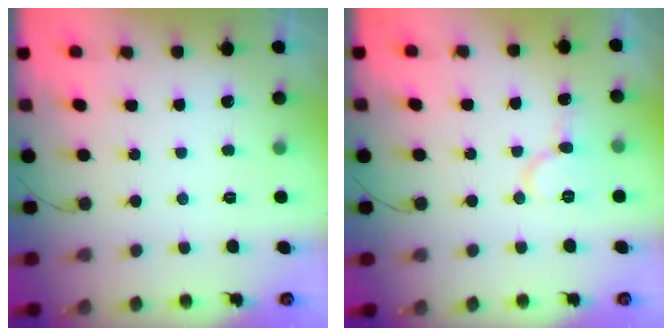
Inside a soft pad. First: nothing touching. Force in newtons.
{"total": 8.8, "press": 8.7, "slide": 0.7}